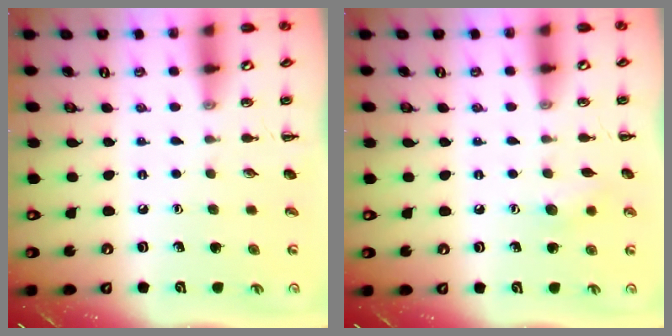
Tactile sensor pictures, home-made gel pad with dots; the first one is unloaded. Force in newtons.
{"total": 6.1, "press": 6.0, "slide": 1.3}